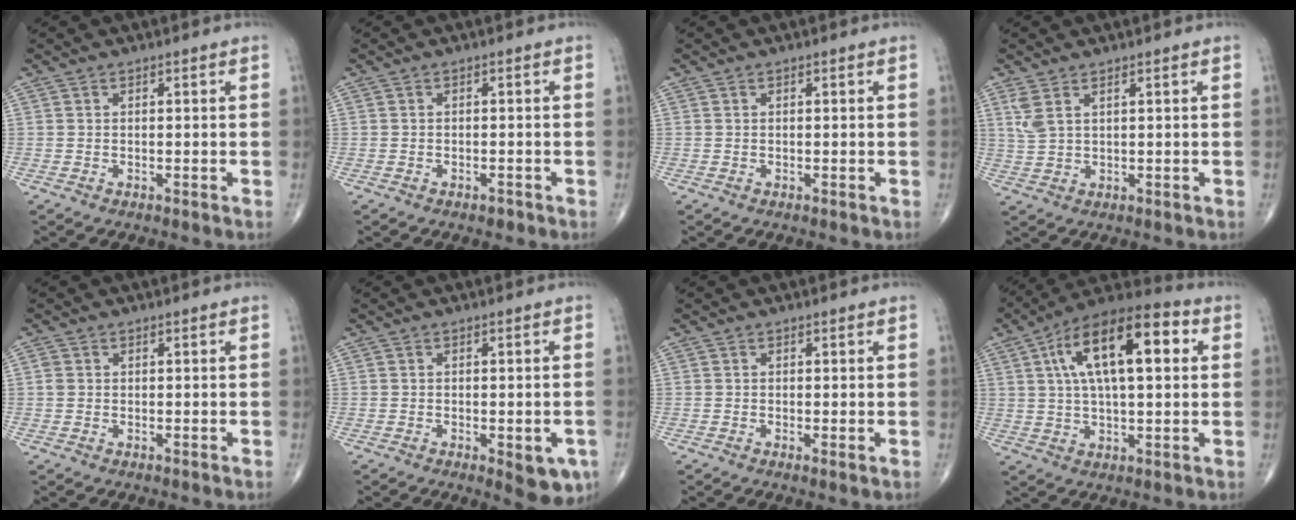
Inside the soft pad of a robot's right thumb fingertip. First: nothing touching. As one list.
[{"total": 1.0, "force": [-0.7, 0.6, 0.4], "torque": [-0.007, 0.001, -0.012]}, {"total": 0.0}, {"total": 3.6, "force": [1.9, 1.3, 2.8], "torque": [-0.067, -0.001, 0.049]}, {"total": 1.1, "force": [0.2, 0.9, 0.5], "torque": [-0.006, 0.001, 0.004]}, {"total": 6.4, "force": [-2.3, 2.5, 5.4], "torque": [-0.052, -0.005, -0.023]}, {"total": 0.9, "force": [-0.1, 0.2, 0.9], "torque": [-0.022, -0.005, -0.006]}, {"total": 18.9, "force": [5.0, 7.9, 16.4], "torque": [-0.258, 0.021, 0.071]}]